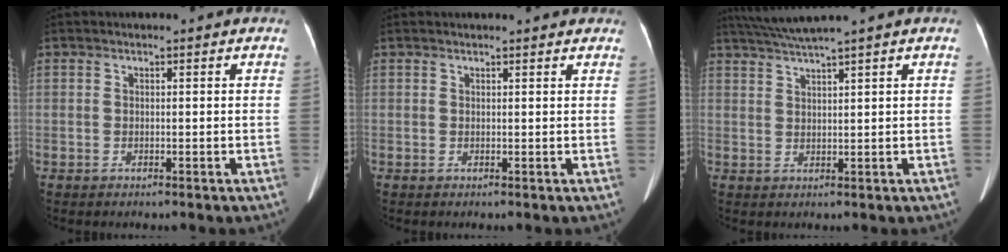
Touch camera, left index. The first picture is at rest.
{"total": 5.0, "force": [4.7, 1.0, 1.6], "torque": [-0.019, 0.018, 0.042]}
{"total": 4.4, "force": [3.6, -1.6, 1.9], "torque": [-0.042, 0.001, 0.074]}